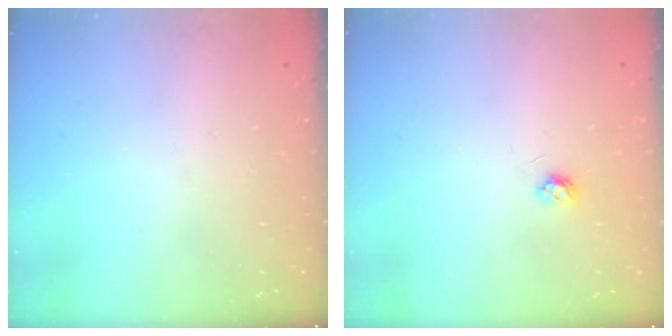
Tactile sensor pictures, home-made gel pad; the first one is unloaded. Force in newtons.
{"total": 3.9, "press": 3.8, "slide": 0.6}